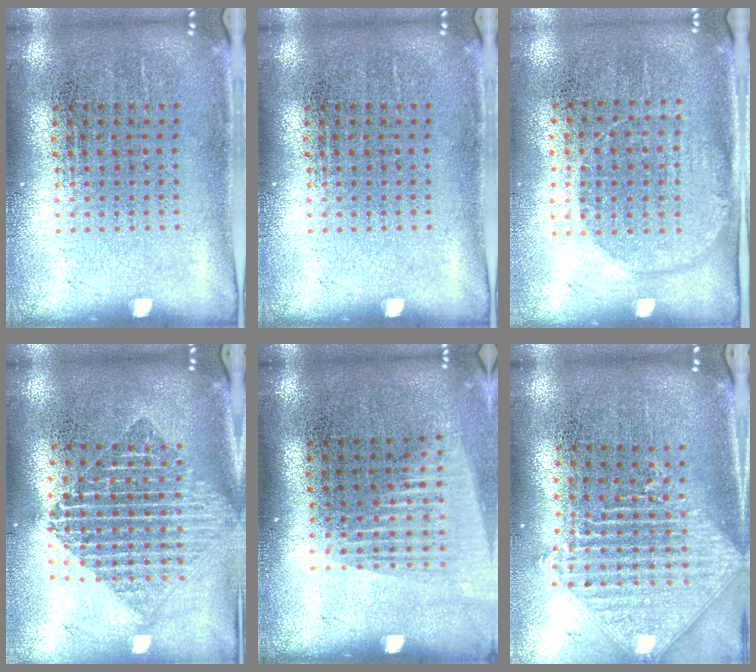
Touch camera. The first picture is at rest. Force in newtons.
{"total": 0.0}
{"total": 1.5, "press": 1.4, "slide": 0.8}
{"total": 1.9, "press": 1.6, "slide": 1.1}
{"total": 1.4, "press": 1.2, "slide": 0.8}
{"total": 2.0, "press": 1.7, "slide": 1.1}